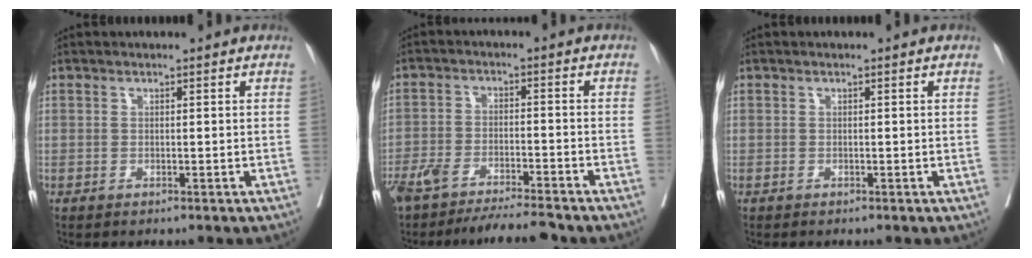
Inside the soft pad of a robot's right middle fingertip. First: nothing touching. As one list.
[{"total": 11.0, "force": [-9.9, 0.8, 4.8], "torque": [-0.074, -0.005, -0.157]}, {"total": 0.0}]